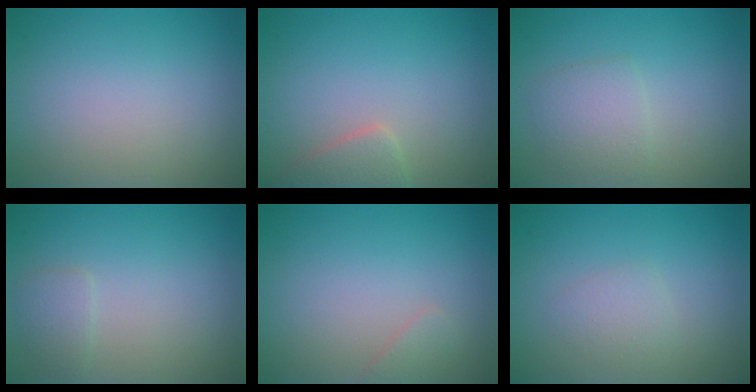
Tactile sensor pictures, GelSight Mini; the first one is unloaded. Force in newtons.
{"total": 2.2, "press": 2.2, "slide": 0.2}
{"total": 2.3, "press": 2.3, "slide": 0.0}
{"total": 1.3, "press": 1.3, "slide": 0.1}
{"total": 0.9, "press": 0.9, "slide": 0.1}
{"total": 1.4, "press": 1.4, "slide": 0.1}